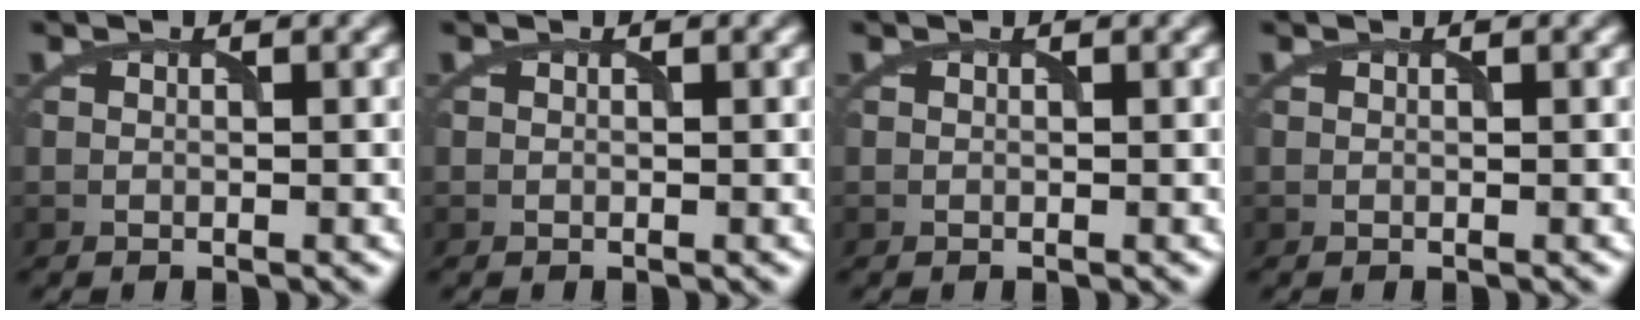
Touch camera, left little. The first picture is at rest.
{"total": 0.0}
{"total": 0.0}
{"total": 0.0}